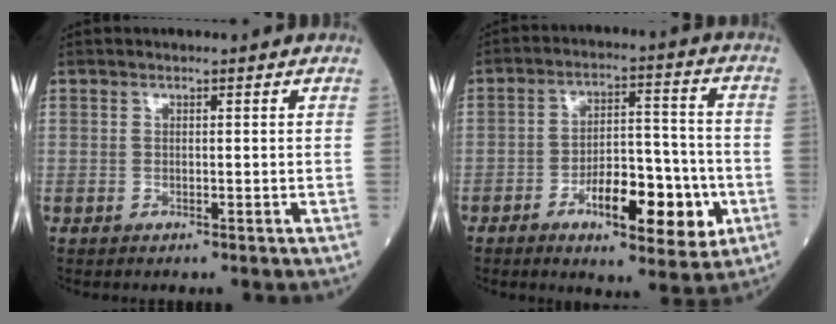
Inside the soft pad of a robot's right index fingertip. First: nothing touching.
{"total": 12.2, "force": [-4.6, 4.2, 10.5], "torque": [-0.162, 0.011, -0.069]}